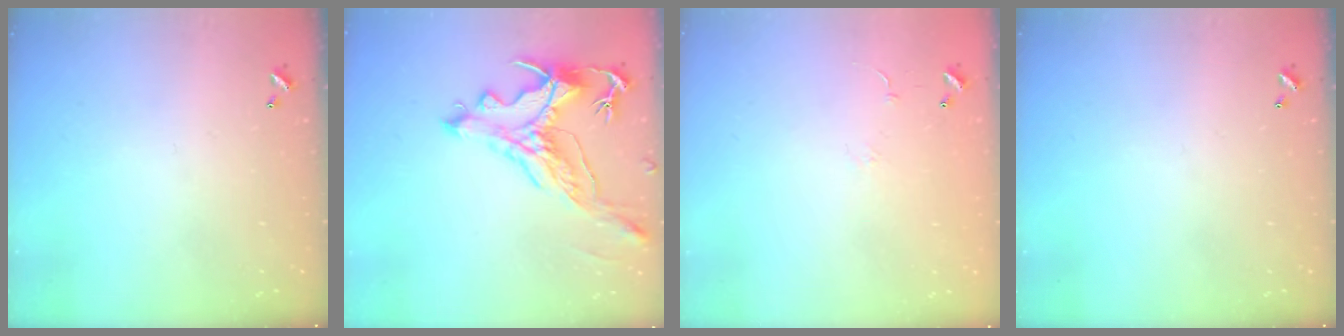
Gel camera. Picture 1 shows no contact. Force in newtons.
{"total": 2.5, "press": 2.2, "slide": 1.2}
{"total": 6.3, "press": 6.3, "slide": 0.7}
{"total": 0.0}